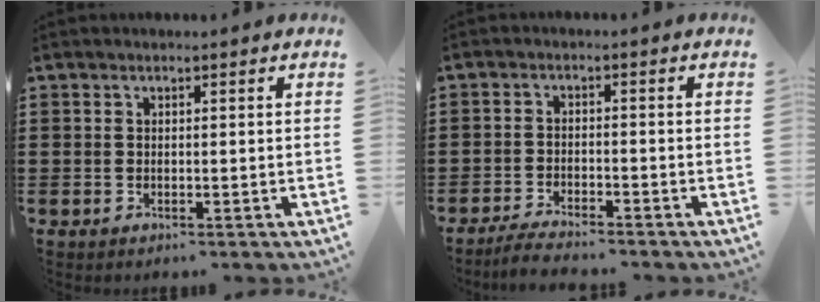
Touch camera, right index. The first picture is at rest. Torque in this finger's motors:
{"motor_torque": [-0.43, 0.44, 0.17, 0.02]}